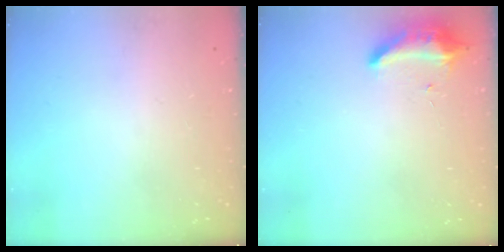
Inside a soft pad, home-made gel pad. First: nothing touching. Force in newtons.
{"total": 8.8, "press": 8.8, "slide": 0.6}